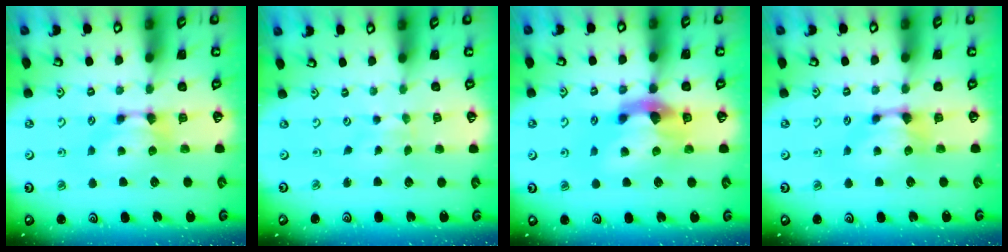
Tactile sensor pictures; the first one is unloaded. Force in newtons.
{"total": 3.3, "press": 3.3, "slide": 0.2}
{"total": 5.1, "press": 4.8, "slide": 1.9}
{"total": 0.8, "press": 0.3, "slide": 0.7}